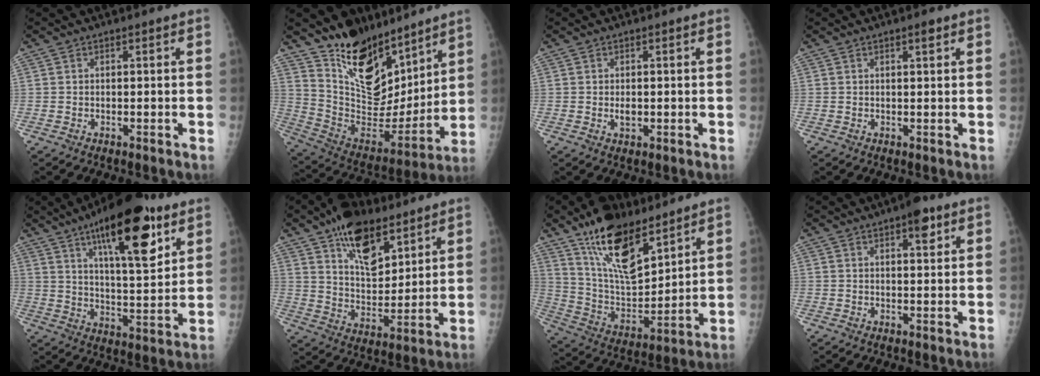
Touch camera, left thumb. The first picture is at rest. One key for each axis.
{"total": 20.5, "fx": 14.9, "fy": 9.9, "fz": 10.0, "tx": -0.116, "ty": -0.102, "tz": 0.264}
{"total": 1.8, "fx": 0.0, "fy": 1.2, "fz": 1.4, "tx": -0.018, "ty": -0.003, "tz": 0.002}
{"total": 1.7, "fx": 1.0, "fy": 0.5, "fz": 1.3, "tx": -0.015, "ty": -0.004, "tz": 0.015}
{"total": 20.5, "fx": 10.9, "fy": 6.7, "fz": 16.0, "tx": -0.211, "ty": -0.048, "tz": 0.170}
{"total": 15.6, "fx": 9.7, "fy": 7.8, "fz": 9.4, "tx": -0.116, "ty": -0.054, "tz": 0.168}
{"total": 18.7, "fx": 12.4, "fy": 7.7, "fz": 11.7, "tx": -0.168, "ty": -0.065, "tz": 0.234}
{"total": 4.8, "fx": 2.7, "fy": 1.8, "fz": 3.6, "tx": -0.037, "ty": -0.010, "tz": 0.034}